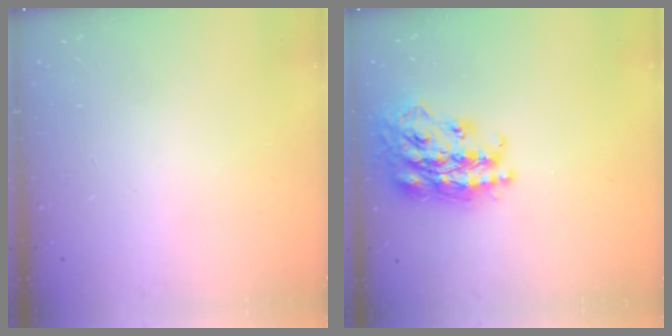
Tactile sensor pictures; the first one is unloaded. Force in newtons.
{"total": 23.2, "press": 23.2, "slide": 1.8}